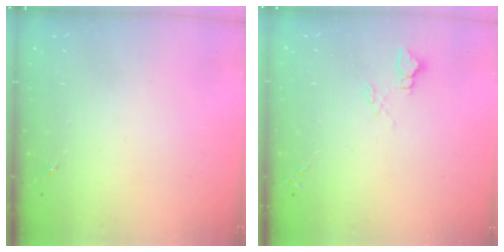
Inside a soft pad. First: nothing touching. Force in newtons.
{"total": 5.0, "press": 4.9, "slide": 0.5}